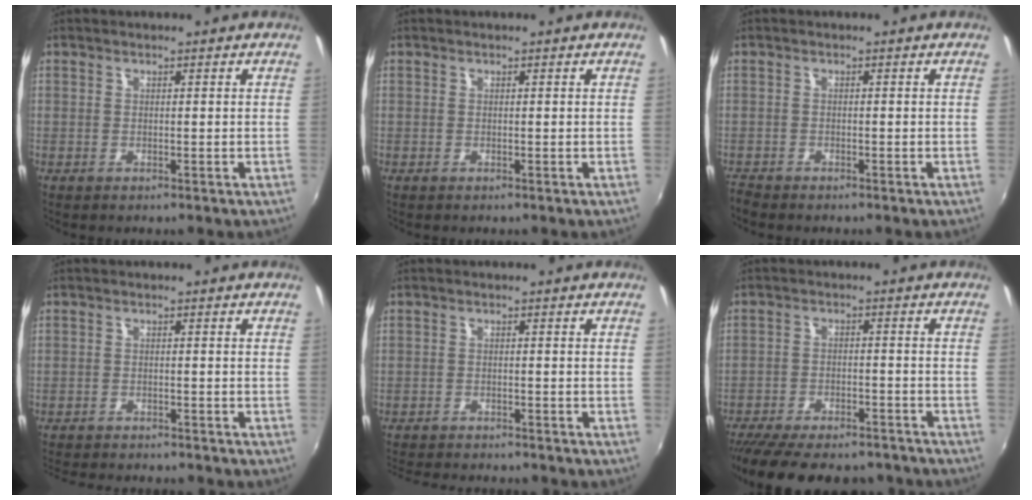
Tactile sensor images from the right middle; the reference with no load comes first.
{"total": 0.0}
{"total": 2.2, "force": [-2.1, 0.5, 0.4], "torque": [-0.018, -0.011, -0.045]}
{"total": 7.9, "force": [-7.3, 1.4, 2.6], "torque": [-0.068, -0.017, -0.112]}
{"total": 8.6, "force": [-8.0, 1.4, 2.9], "torque": [-0.076, -0.017, -0.125]}
{"total": 19.0, "force": [-15.9, 6.1, 8.5], "torque": [-0.178, -0.027, -0.224]}